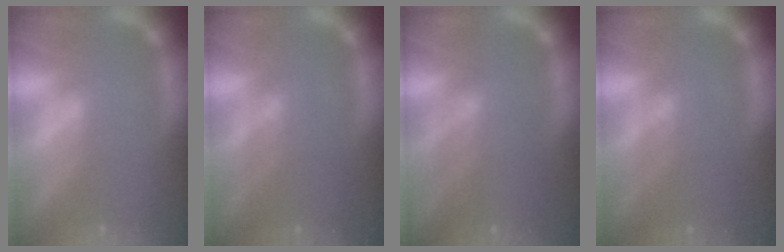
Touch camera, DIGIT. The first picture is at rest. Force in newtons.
{"total": 4.6}
{"total": 6.0}
{"total": 4.6}